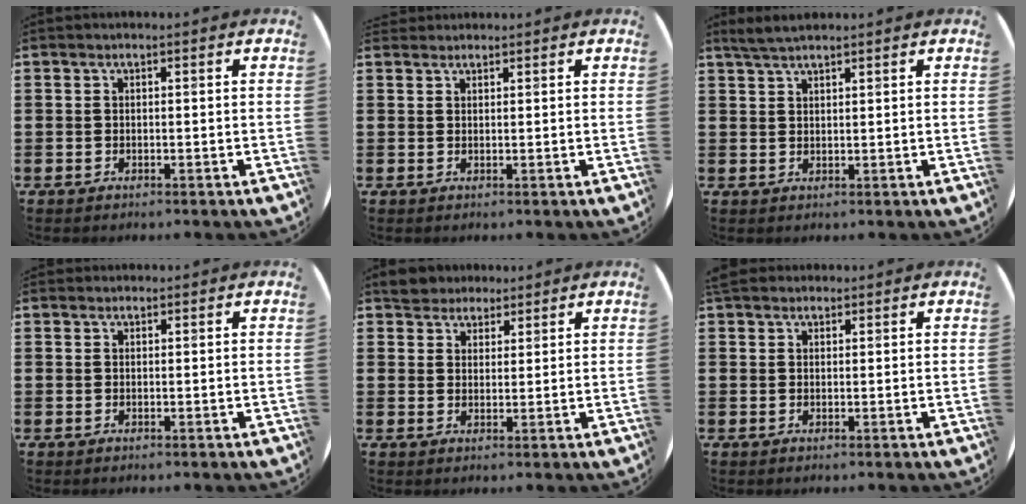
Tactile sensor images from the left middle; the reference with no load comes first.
{"total": 0.9, "force": [0.9, 0.2, -0.1], "torque": [0.001, 0.002, 0.018]}
{"total": 2.8, "force": [2.5, 0.3, 1.2], "torque": [-0.028, 0.004, 0.046]}
{"total": 0.5, "force": [0.5, 0.2, -0.1], "torque": [0.011, 0.001, 0.007]}
{"total": 4.3, "force": [4.0, 1.6, 0.1], "torque": [-0.008, -0.005, 0.076]}
{"total": 1.7, "force": [1.5, 0.7, 0.1], "torque": [0.002, 0.002, 0.029]}